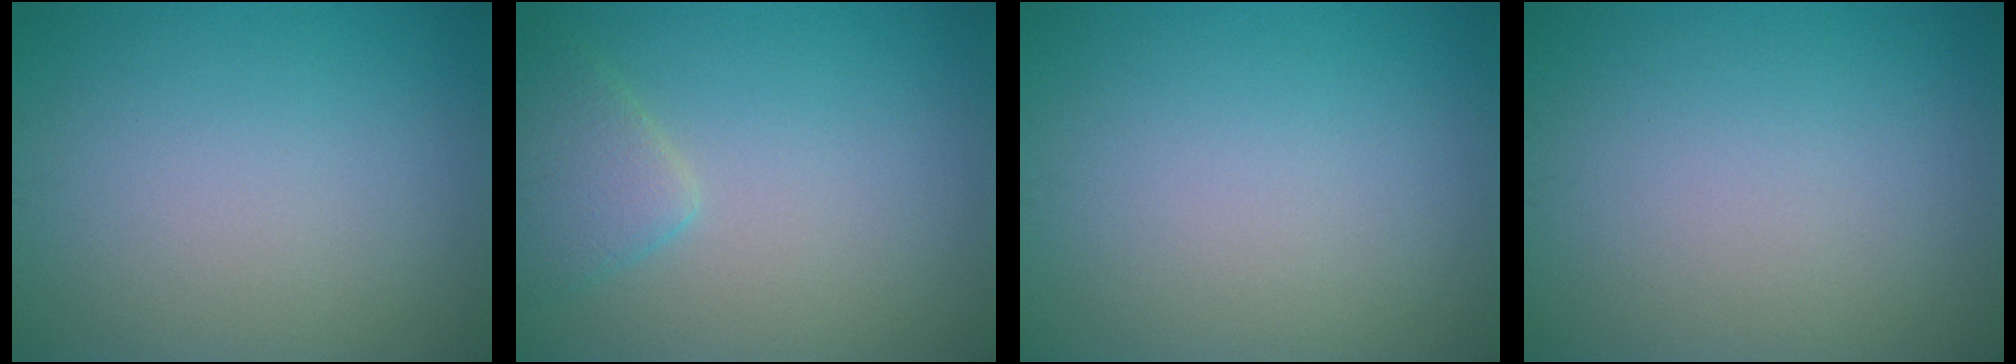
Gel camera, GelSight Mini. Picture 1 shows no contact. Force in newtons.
{"total": 2.8, "press": 2.8, "slide": 0.2}
{"total": 0.0}
{"total": 0.0}